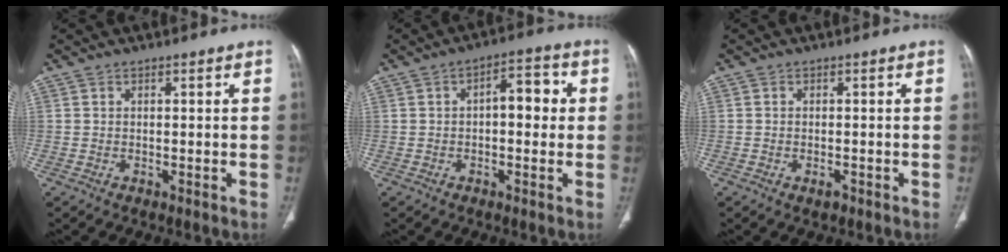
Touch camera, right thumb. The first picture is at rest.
{"total": 4.0, "force": [0.3, 2.0, 3.5], "torque": [-0.037, 0.014, 0.000]}
{"total": 1.2, "force": [-0.7, 0.6, 0.8], "torque": [-0.013, 0.001, -0.009]}